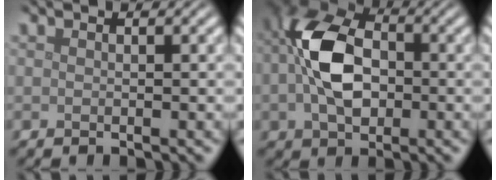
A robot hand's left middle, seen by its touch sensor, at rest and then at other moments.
{"total": 8.5, "force": [-0.3, 5.4, 6.6], "torque": [-0.140, 0.008, -0.017]}